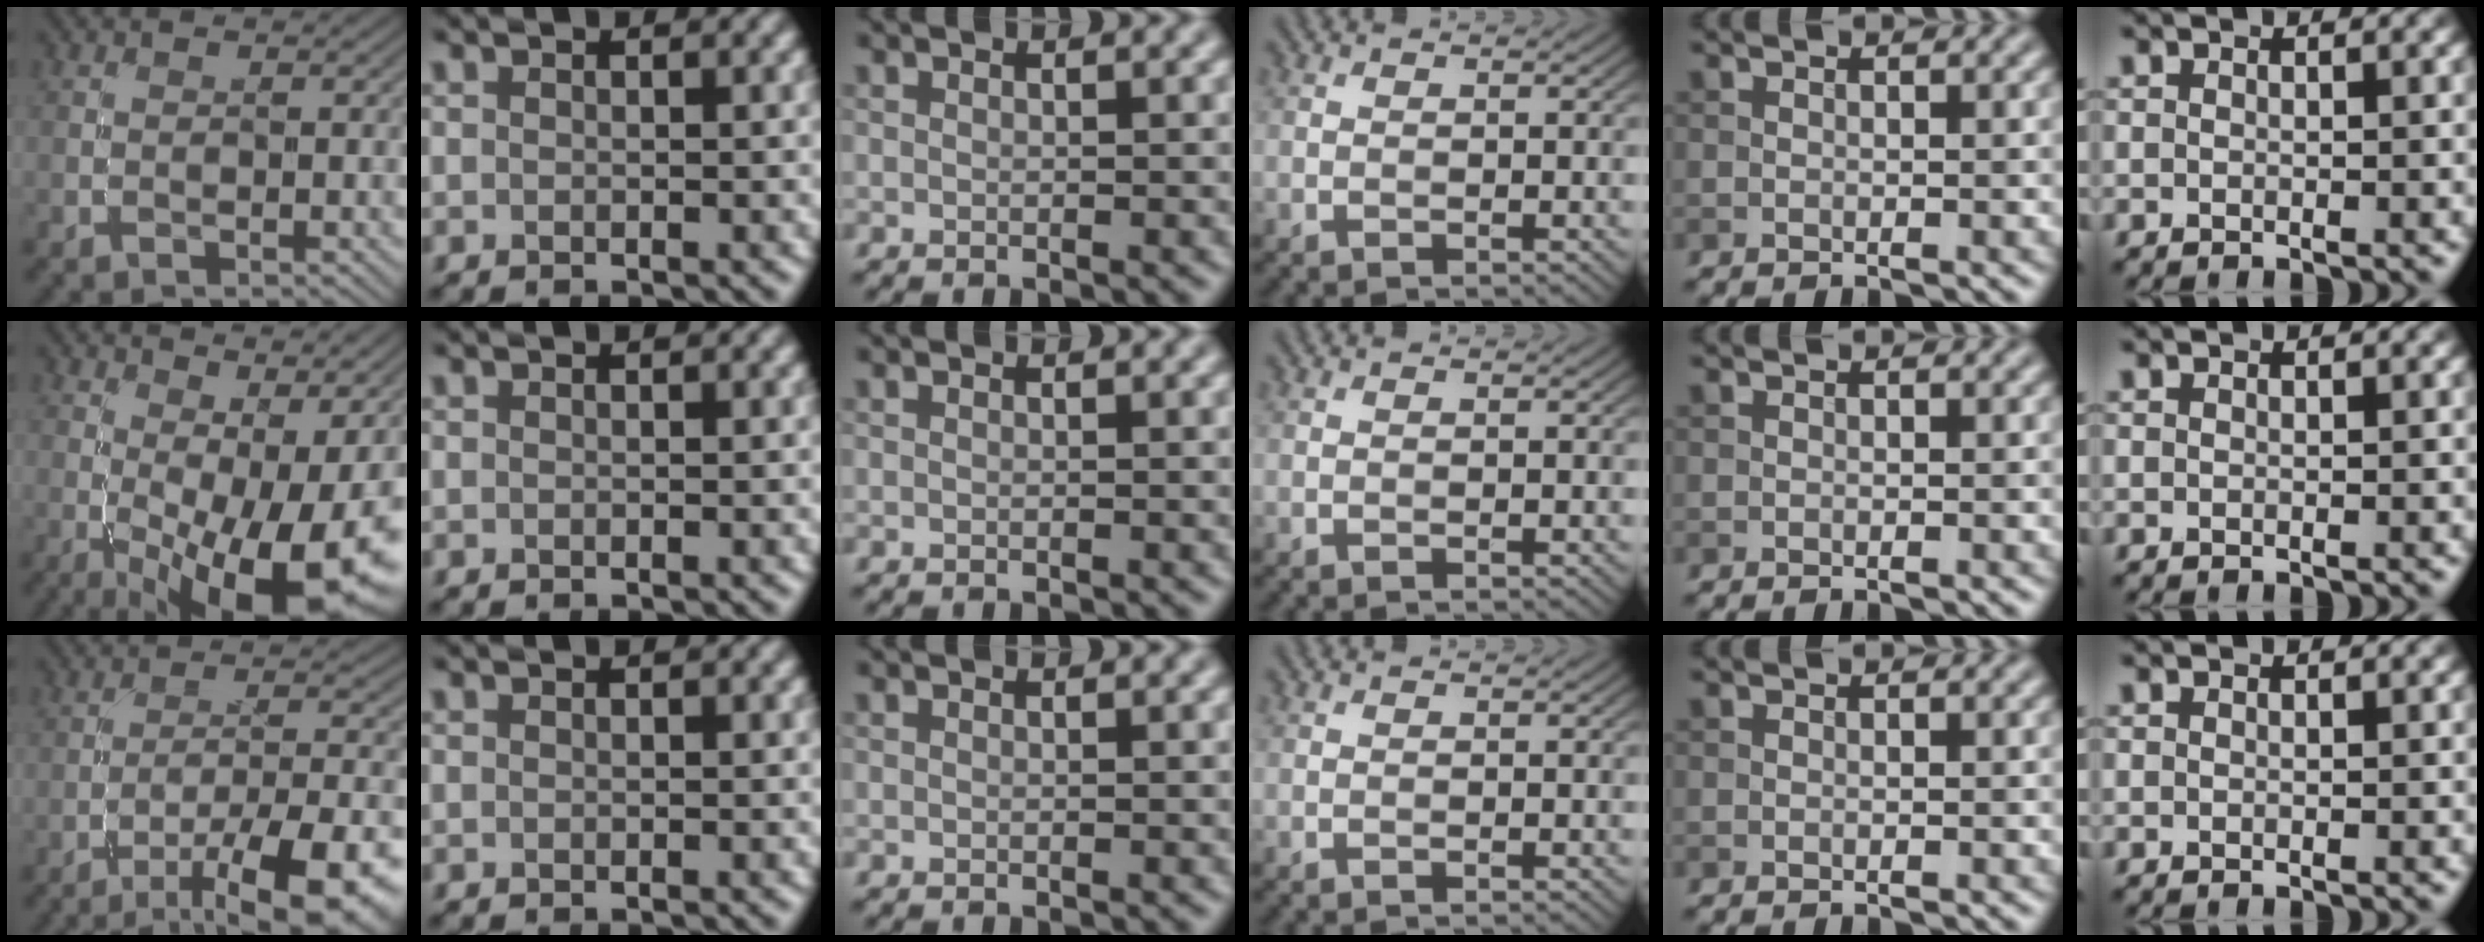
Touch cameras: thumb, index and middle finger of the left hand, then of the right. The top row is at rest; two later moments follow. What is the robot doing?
{"motion": "screw", "object": "medicine bottle"}